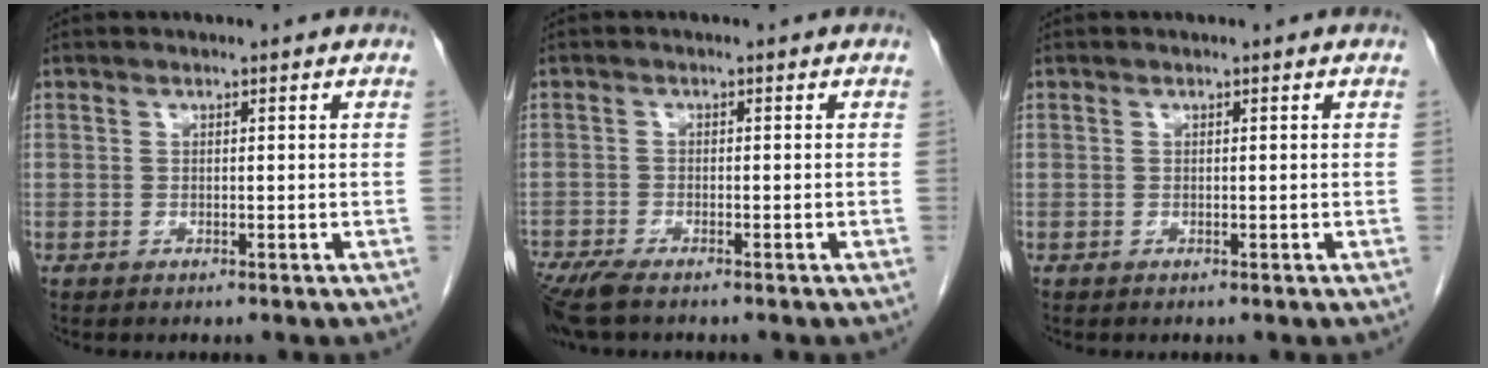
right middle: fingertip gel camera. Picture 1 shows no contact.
{"total": 5.5, "force": [-4.4, 0.9, 3.1], "torque": [-0.064, -0.016, -0.080]}
{"total": 0.0}